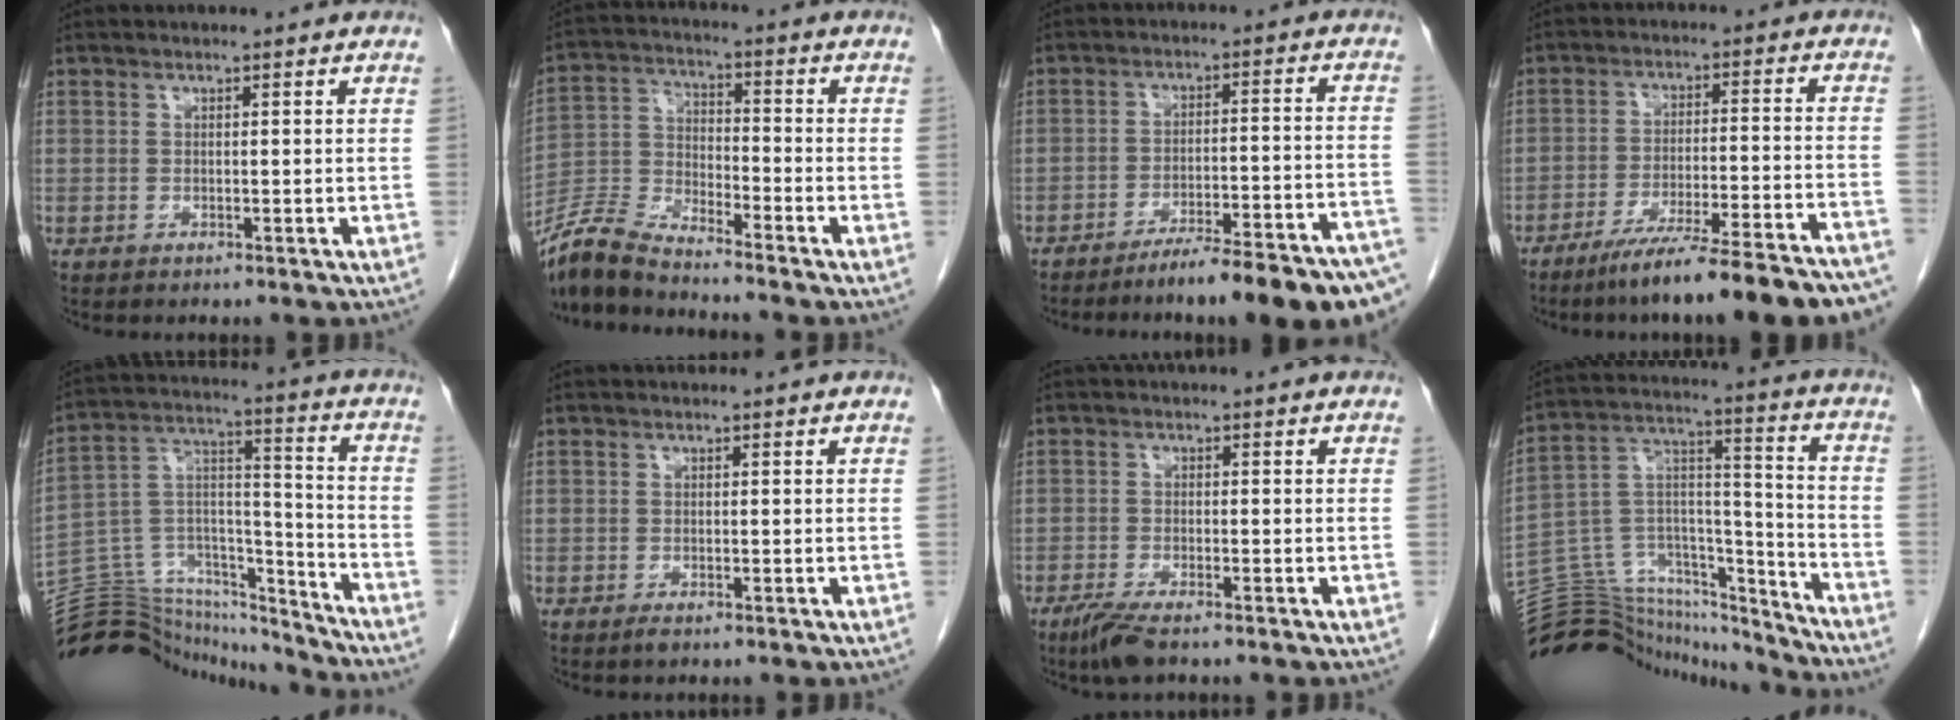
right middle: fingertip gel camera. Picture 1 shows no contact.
{"total": 8.4, "force": [-8.0, 0.6, 2.5], "torque": [-0.062, -0.006, -0.161]}
{"total": 16.9, "force": [-14.1, 0.3, 9.4], "torque": [-0.076, 0.013, -0.197]}
{"total": 19.4, "force": [-16.4, 0.6, 10.3], "torque": [-0.109, -0.006, -0.237]}
{"total": 22.1, "force": [-21.1, 5.0, 4.4], "torque": [-0.104, 0.048, -0.339]}
{"total": 0.7, "force": [-0.6, 0.2, 0.4], "torque": [-0.011, -0.002, -0.008]}
{"total": 4.1, "force": [-3.0, 0.5, 2.7], "torque": [-0.059, -0.011, -0.057]}
{"total": 25.4, "force": [-24.0, 6.1, 5.8], "torque": [-0.140, 0.041, -0.377]}